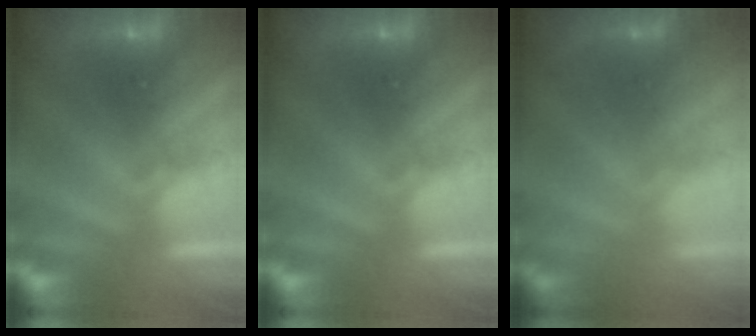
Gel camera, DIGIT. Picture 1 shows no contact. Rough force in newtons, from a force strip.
{"total": 0.0}
{"total": 1.7}